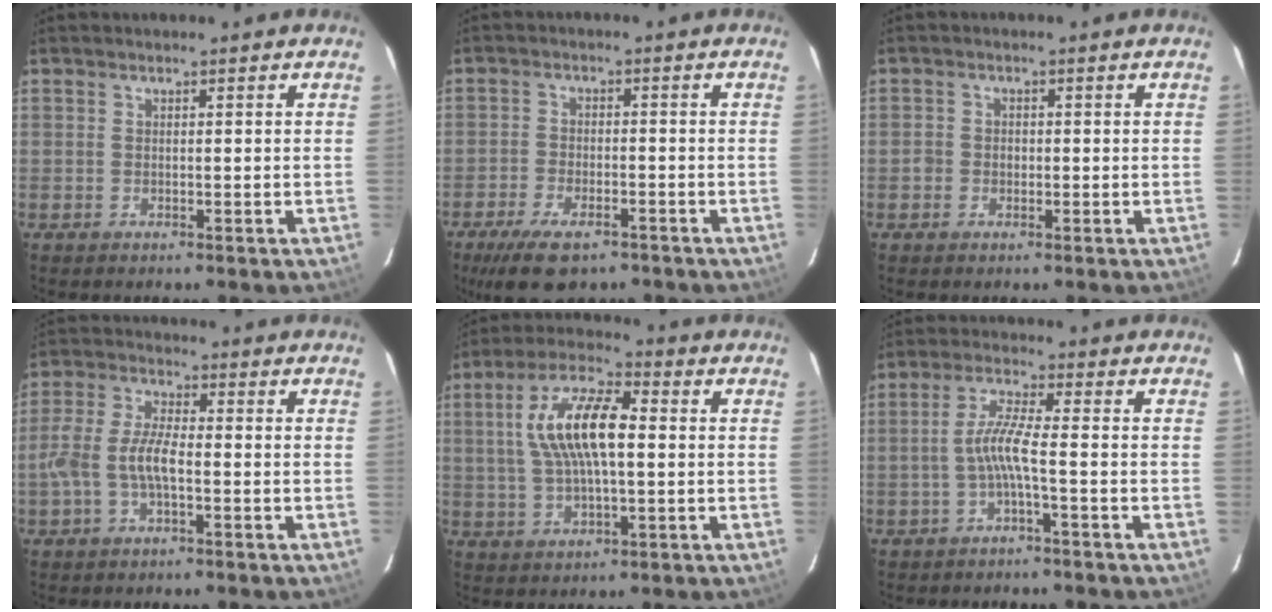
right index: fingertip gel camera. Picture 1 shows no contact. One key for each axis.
{"total": 10.5, "fx": -7.3, "fy": 4.4, "fz": 6.0, "tx": -0.141, "ty": -0.019, "tz": -0.122}
{"total": 2.0, "fx": -0.8, "fy": 1.8, "fz": 0.4, "tx": -0.009, "ty": 0.003, "tz": -0.015}
{"total": 7.6, "fx": -2.1, "fy": 2.7, "fz": 6.8, "tx": -0.150, "ty": 0.010, "tz": -0.041}
{"total": 13.2, "fx": 1.6, "fy": 4.9, "fz": 12.2, "tx": -0.236, "ty": 0.019, "tz": 0.028}
{"total": 4.9, "fx": -1.8, "fy": -0.5, "fz": 4.5, "tx": -0.102, "ty": 0.007, "tz": -0.033}